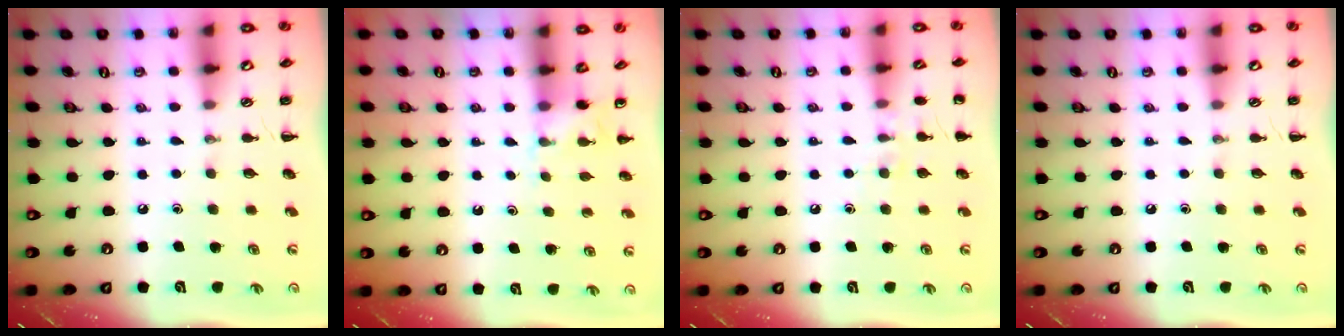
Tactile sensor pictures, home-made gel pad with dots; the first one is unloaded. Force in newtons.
{"total": 4.7, "press": 4.5, "slide": 1.4}
{"total": 6.6, "press": 6.4, "slide": 1.5}
{"total": 0.0}